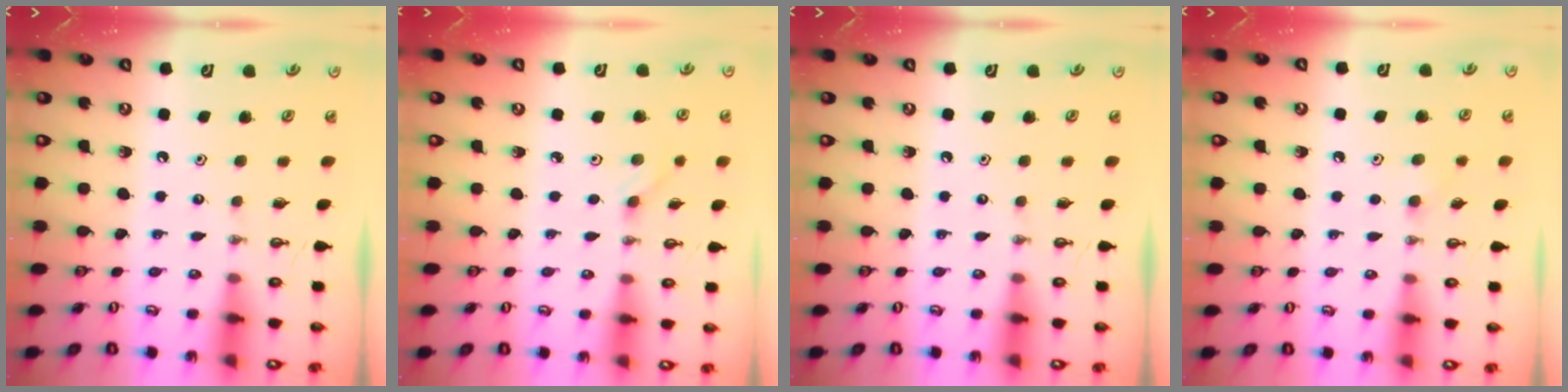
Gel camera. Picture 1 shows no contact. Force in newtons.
{"total": 2.6, "press": 2.1, "slide": 1.5}
{"total": 0.0}
{"total": 4.2, "press": 4.0, "slide": 1.2}